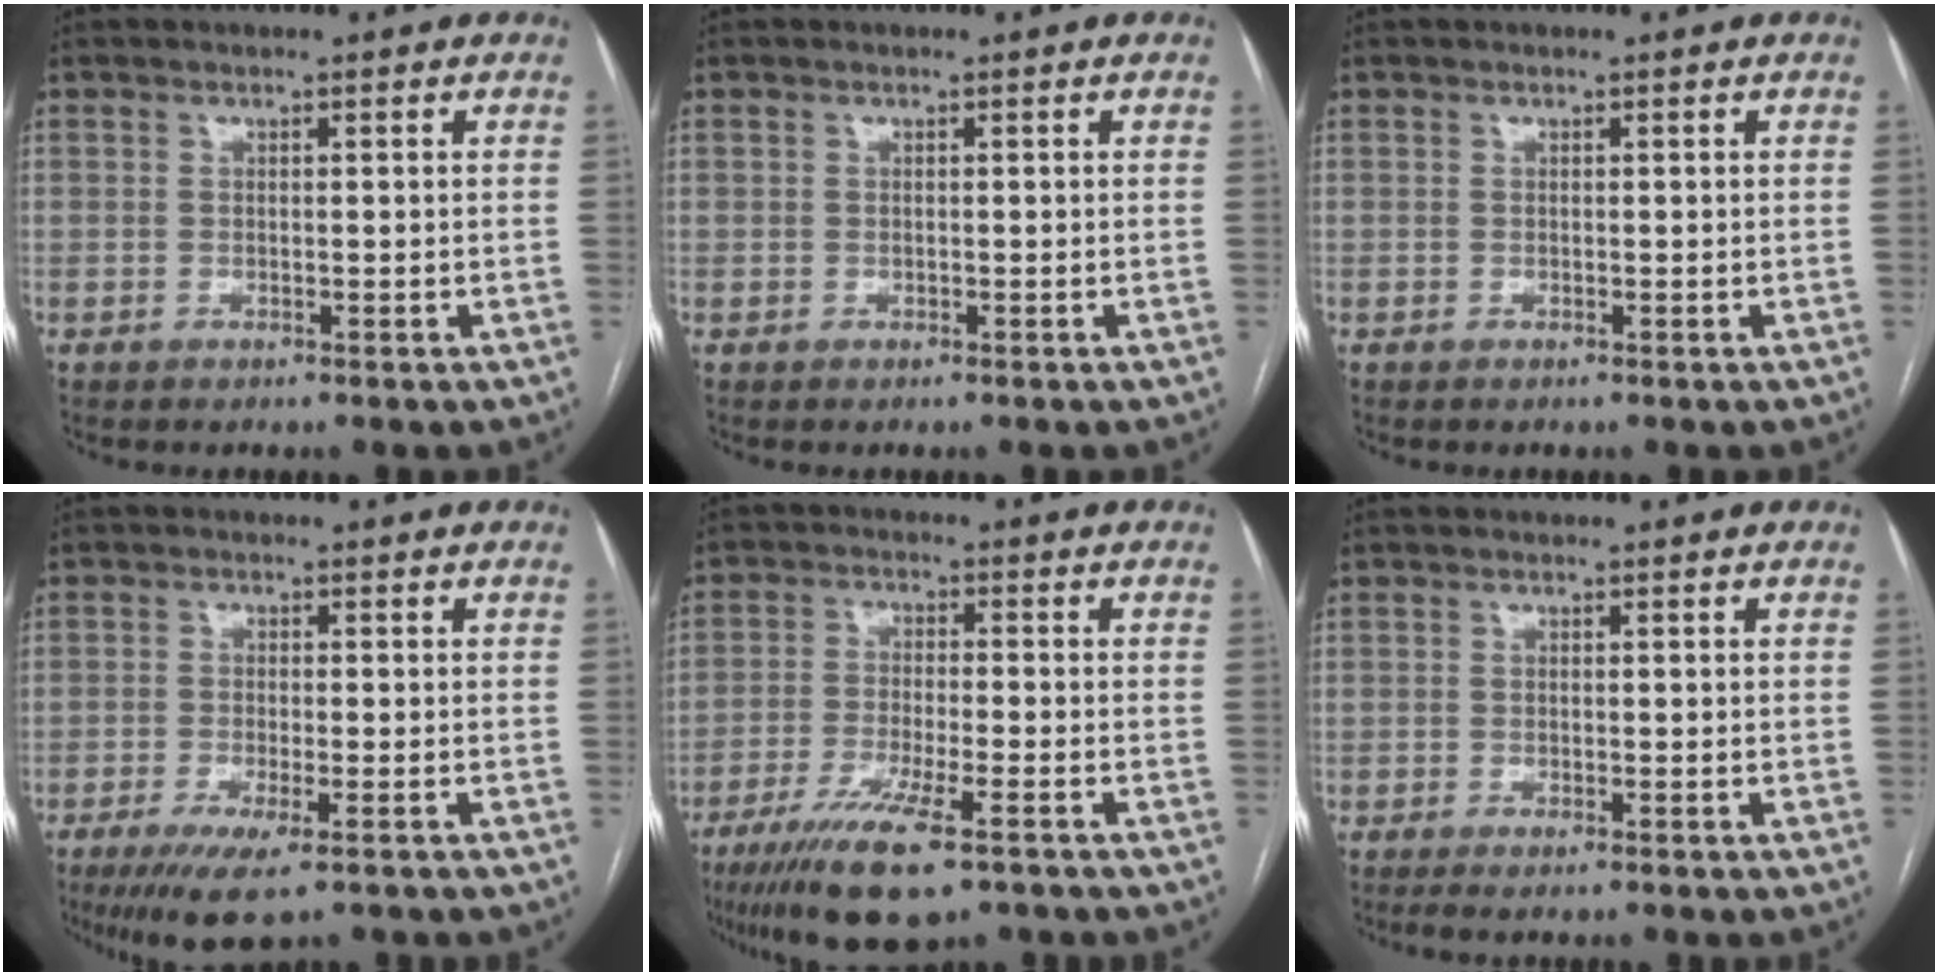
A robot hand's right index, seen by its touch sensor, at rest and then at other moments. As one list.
[{"total": 0.0}, {"total": 0.0}, {"total": 7.0, "force": [-4.6, 0.8, 5.2], "torque": [-0.087, -0.019, -0.072]}, {"total": 11.5, "force": [-7.5, 1.5, 8.7], "torque": [-0.155, -0.029, -0.121]}, {"total": 1.7, "force": [-1.4, -0.3, 0.9], "torque": [-0.016, -0.004, -0.024]}]